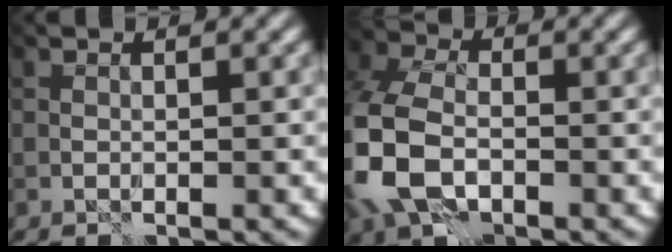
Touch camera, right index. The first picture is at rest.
{"total": 8.6, "force": [-2.5, 5.9, 5.7], "torque": [-0.164, -0.009, -0.061]}